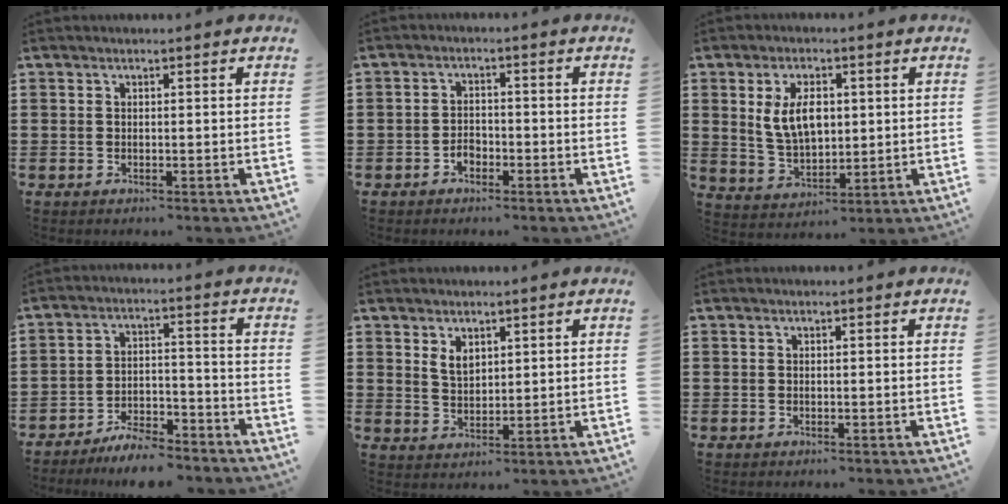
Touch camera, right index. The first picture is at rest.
{"total": 2.1, "force": [-1.3, 1.4, 0.8], "torque": [-0.020, 0.002, -0.029]}
{"total": 7.1, "force": [1.5, 4.0, 5.7], "torque": [-0.120, 0.007, 0.021]}
{"total": 6.2, "force": [-5.9, 1.0, 1.4], "torque": [-0.019, 0.017, -0.113]}
{"total": 3.0, "force": [1.8, 1.8, 1.6], "torque": [-0.036, 0.006, 0.033]}
{"total": 0.0}